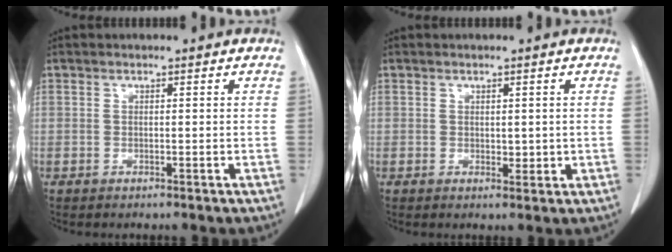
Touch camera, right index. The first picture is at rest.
{"total": 1.9, "force": [0.1, 1.1, 1.5], "torque": [-0.019, -0.005, 0.007]}